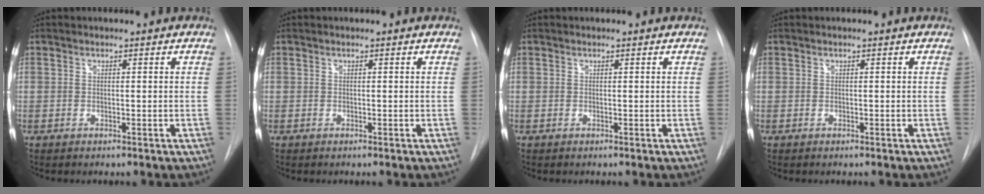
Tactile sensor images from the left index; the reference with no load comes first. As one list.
[{"total": 0.0}, {"total": 0.6, "force": [-0.6, -0.1, -0.2], "torque": [-0.001, -0.005, -0.012]}, {"total": 0.0}]